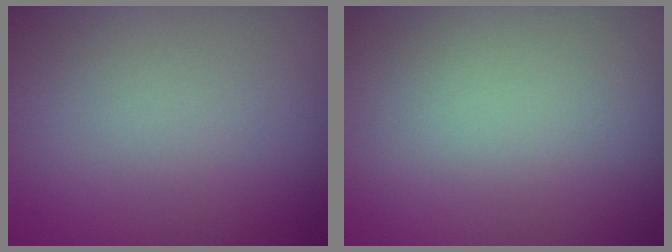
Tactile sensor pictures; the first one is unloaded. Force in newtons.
{"total": 0.0}